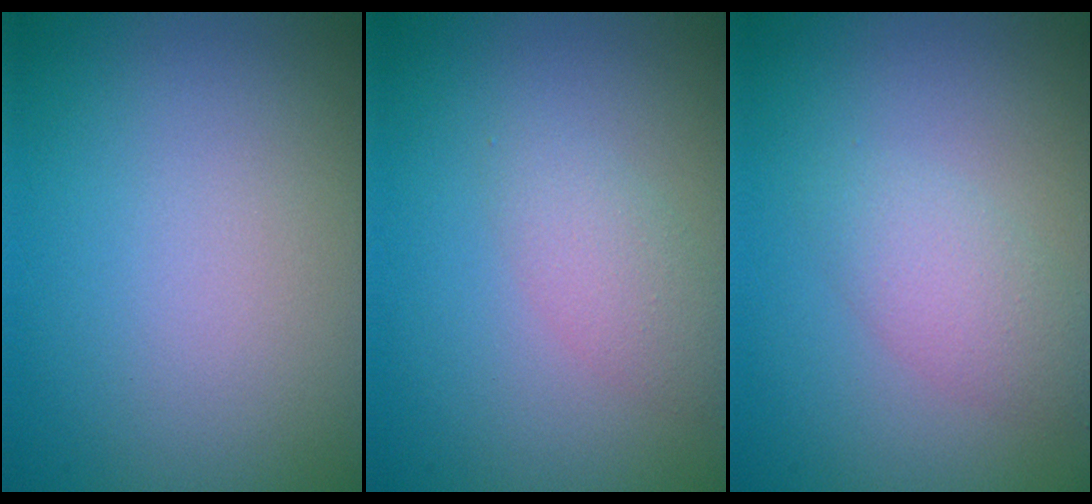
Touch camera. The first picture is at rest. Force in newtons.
{"total": 2.0, "press": 2.0, "slide": 0.1}
{"total": 2.4, "press": 2.4, "slide": 0.1}